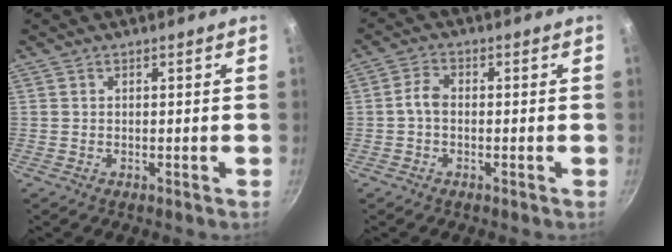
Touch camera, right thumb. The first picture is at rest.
{"total": 3.1, "force": [-0.6, 2.0, 2.3], "torque": [-0.044, 0.018, -0.018]}